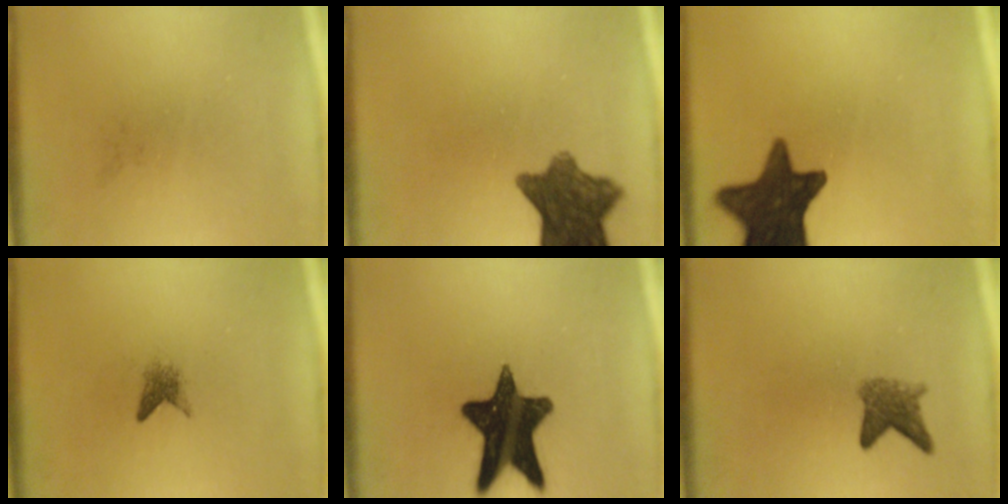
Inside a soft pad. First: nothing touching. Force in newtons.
{"total": 10.0}
{"total": 14.6}
{"total": 1.5}
{"total": 15.6}
{"total": 3.2}